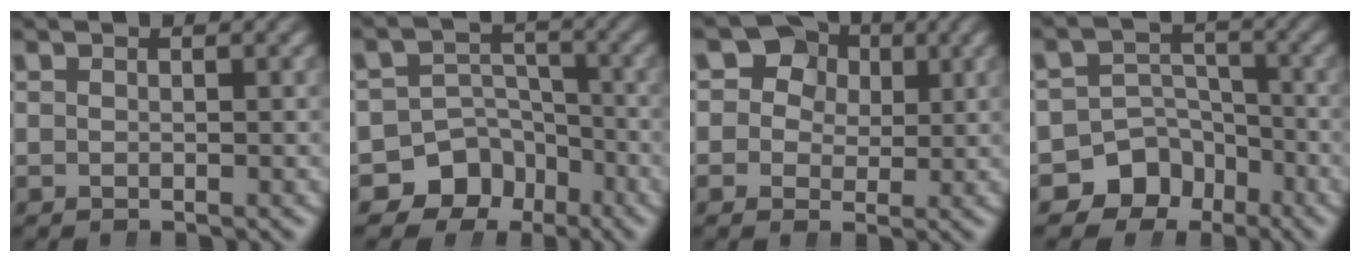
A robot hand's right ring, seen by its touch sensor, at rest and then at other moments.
{"total": 11.3, "force": [-5.4, 9.4, 3.4], "torque": [-0.048, -0.034, -0.087]}
{"total": 10.7, "force": [2.8, 9.2, 4.6], "torque": [-0.084, 0.008, 0.028]}
{"total": 10.2, "force": [-5.0, 8.4, 2.9], "torque": [-0.041, -0.029, -0.083]}